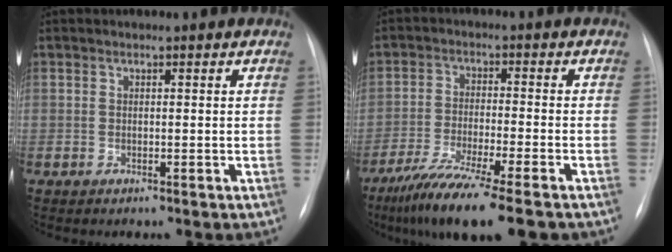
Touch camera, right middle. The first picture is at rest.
{"total": 12.6, "force": [-9.0, 0.4, 8.8], "torque": [-0.153, -0.036, -0.148]}